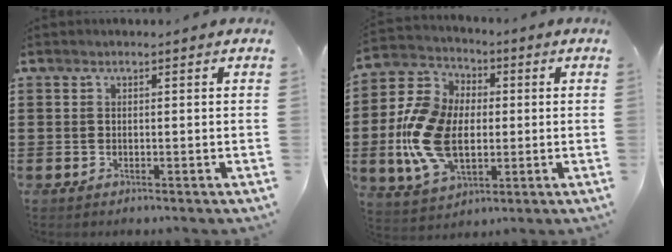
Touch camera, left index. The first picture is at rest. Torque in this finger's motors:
{"motor_torque": [1.49, 0.65, 1.05, 0.21]}